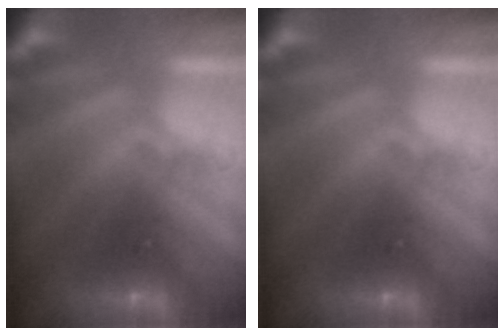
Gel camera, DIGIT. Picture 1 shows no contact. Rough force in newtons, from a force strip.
{"total": 0.0}